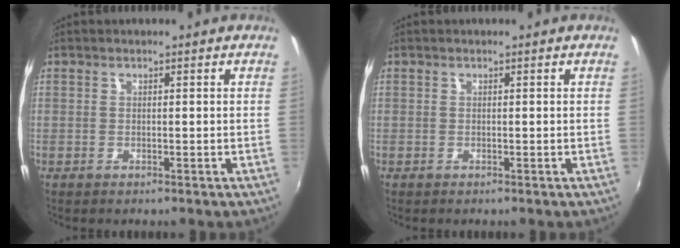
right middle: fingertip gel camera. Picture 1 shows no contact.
{"total": 0.0}